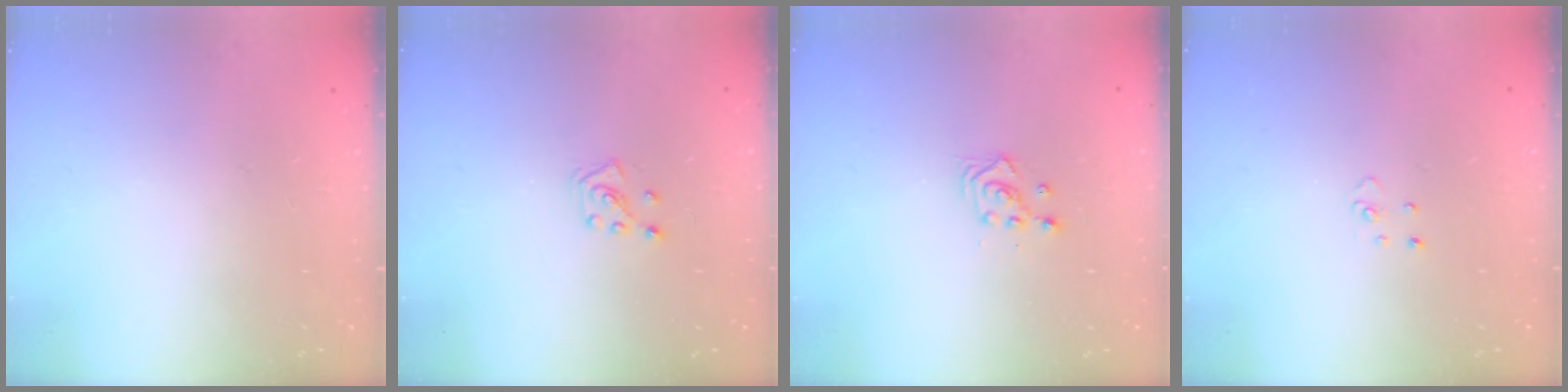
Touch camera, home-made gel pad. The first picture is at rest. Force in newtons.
{"total": 3.8, "press": 3.8, "slide": 0.4}
{"total": 2.3, "press": 2.3, "slide": 0.3}
{"total": 2.9, "press": 2.9, "slide": 0.2}